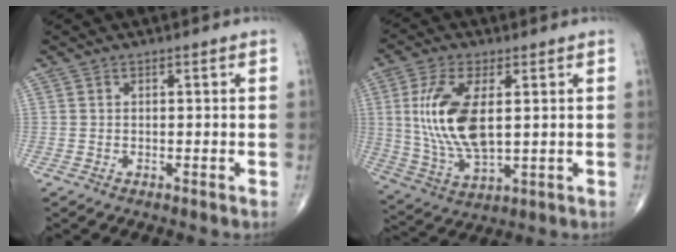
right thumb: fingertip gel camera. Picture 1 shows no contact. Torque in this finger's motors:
{"motor_torque": [-0.24, 1.05, 1.31, 0.38, 0.13]}